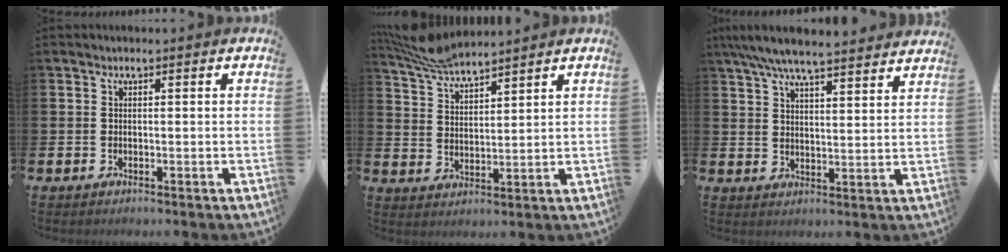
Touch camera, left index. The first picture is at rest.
{"total": 6.0, "force": [5.8, 0.4, 1.5], "torque": [-0.046, -0.030, 0.107]}
{"total": 7.2, "force": [6.8, 0.6, 2.4], "torque": [-0.065, -0.035, 0.120]}